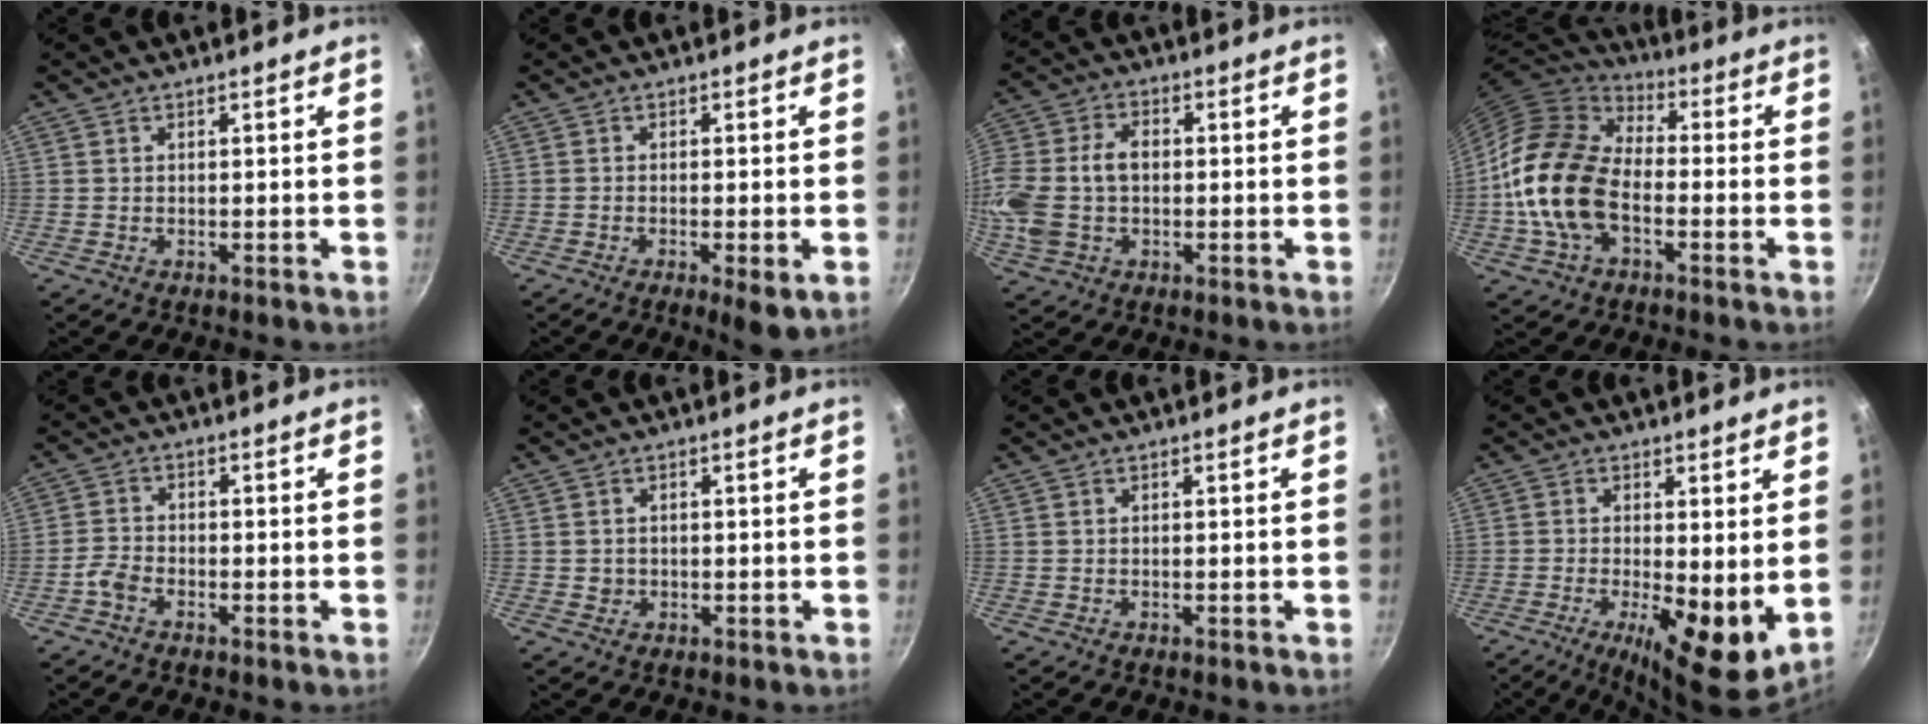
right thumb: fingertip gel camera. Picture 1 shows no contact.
{"total": 4.6, "force": [-1.7, 1.2, 4.1], "torque": [-0.068, -0.002, -0.024]}
{"total": 14.7, "force": [-0.5, 10.2, 10.6], "torque": [-0.227, 0.028, -0.013]}
{"total": 18.0, "force": [-3.6, 11.4, 13.4], "torque": [-0.228, 0.031, -0.083]}
{"total": 2.9, "force": [-2.0, 1.4, 1.4], "torque": [-0.037, 0.019, -0.047]}
{"total": 1.3, "force": [0.0, 1.3, 0.4], "torque": [-0.003, 0.002, 0.001]}
{"total": 0.0}
{"total": 11.5, "force": [-1.2, 3.8, 10.8], "torque": [-0.160, -0.019, -0.012]}